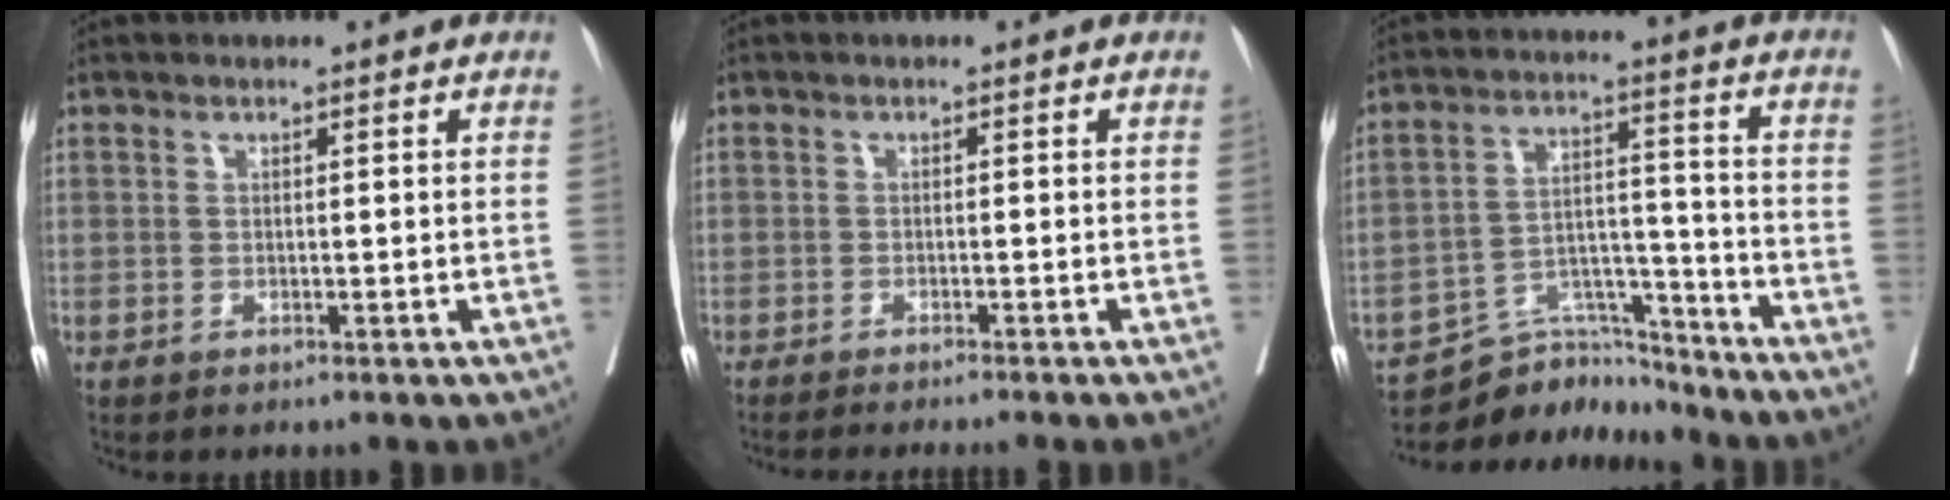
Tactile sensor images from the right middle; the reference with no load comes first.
{"total": 7.5, "force": [-6.6, -1.1, 3.5], "torque": [-0.014, -0.017, -0.090]}
{"total": 8.8, "force": [-8.7, 1.6, -0.4], "torque": [0.011, 0.040, -0.153]}